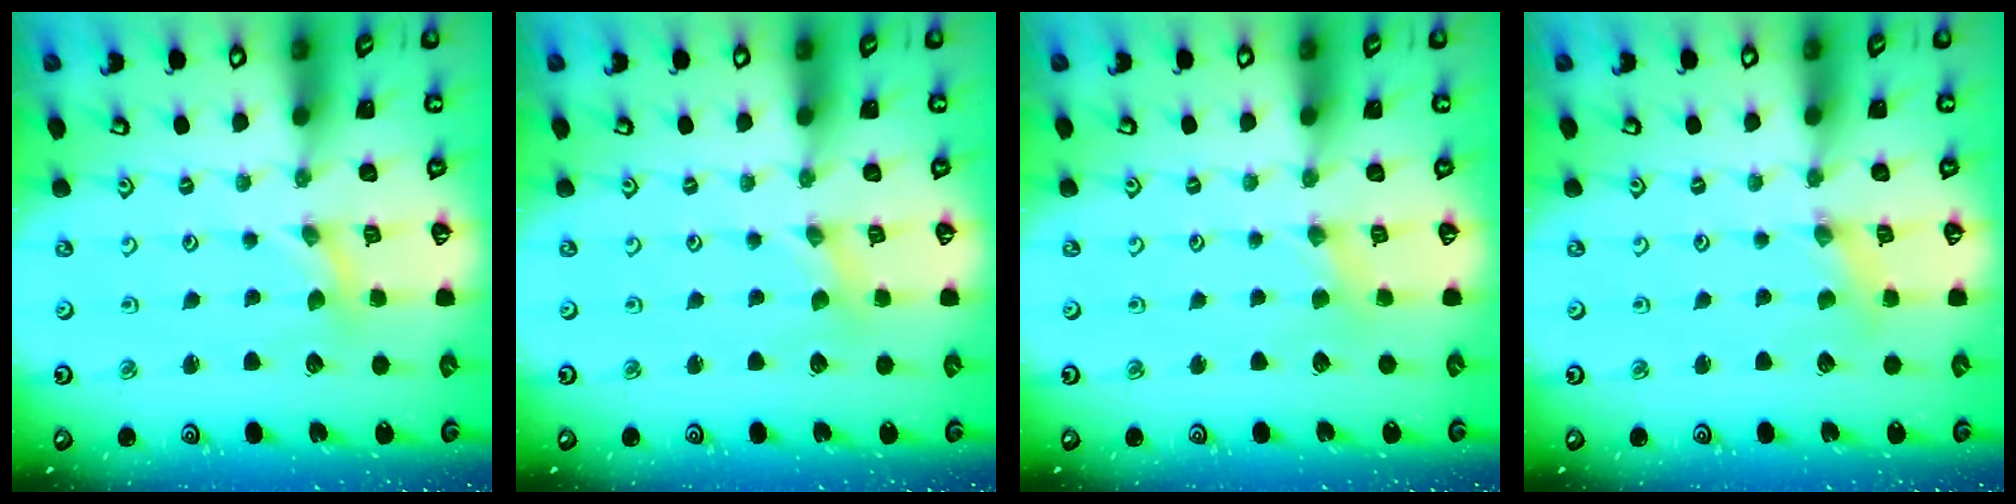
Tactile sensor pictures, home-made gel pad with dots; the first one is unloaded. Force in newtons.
{"total": 0.0}
{"total": 1.9, "press": 1.8, "slide": 0.3}
{"total": 1.7, "press": 1.7, "slide": 0.2}